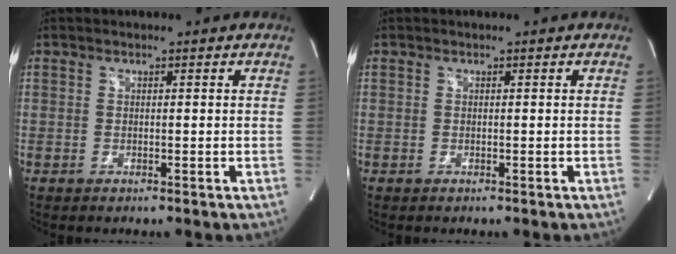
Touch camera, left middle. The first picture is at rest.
{"total": 0.0}